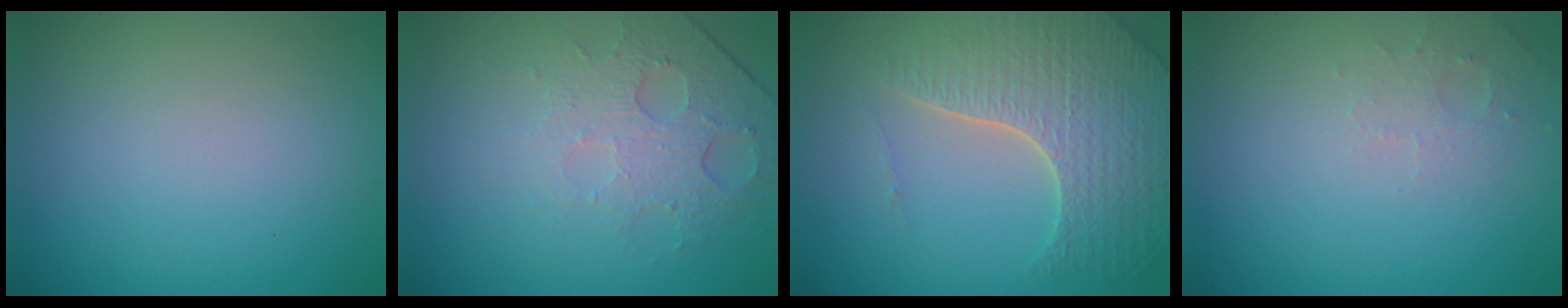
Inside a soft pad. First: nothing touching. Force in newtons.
{"total": 4.6, "press": 3.0, "slide": 3.4}
{"total": 6.7, "press": 5.1, "slide": 4.3}
{"total": 1.6, "press": 1.5, "slide": 0.4}